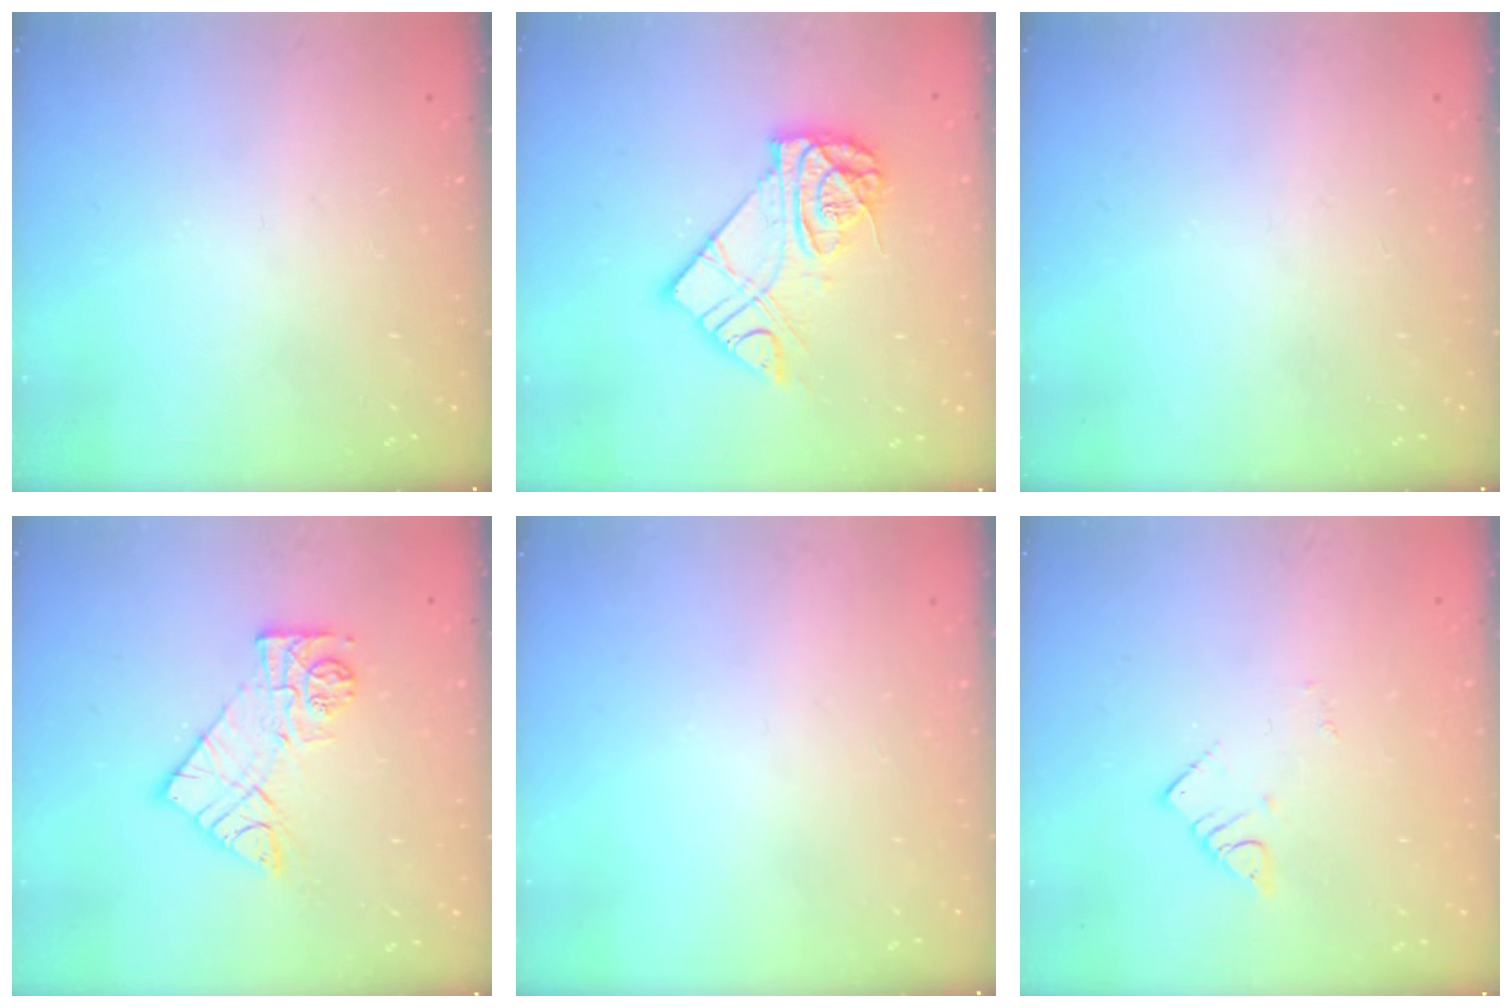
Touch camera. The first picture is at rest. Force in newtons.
{"total": 13.6, "press": 13.6, "slide": 1.1}
{"total": 0.0}
{"total": 11.2, "press": 11.2, "slide": 0.8}
{"total": 0.0}
{"total": 2.7, "press": 2.7, "slide": 0.1}